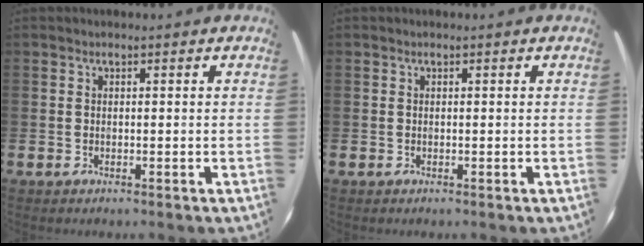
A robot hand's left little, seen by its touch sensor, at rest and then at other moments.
{"total": 0.0}